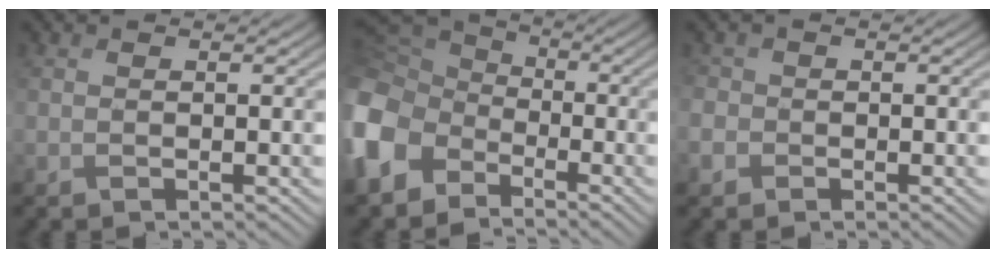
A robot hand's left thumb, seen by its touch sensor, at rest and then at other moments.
{"total": 12.9, "force": [-5.1, 9.5, 7.0], "torque": [-0.231, -0.034, -0.109]}
{"total": 2.3, "force": [-0.9, 2.1, 0.4], "torque": [-0.018, -0.004, -0.022]}